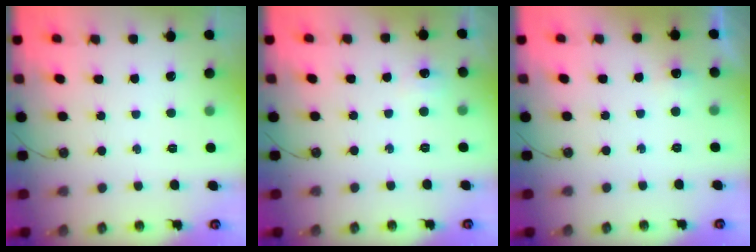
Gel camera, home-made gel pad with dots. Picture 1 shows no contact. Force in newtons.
{"total": 6.0, "press": 5.9, "slide": 0.7}
{"total": 5.4, "press": 5.3, "slide": 0.7}